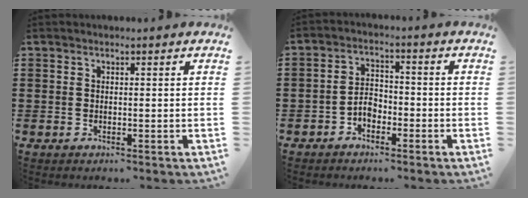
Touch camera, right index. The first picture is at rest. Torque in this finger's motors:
{"motor_torque": [2.14, 0.00, 0.06, -0.01]}